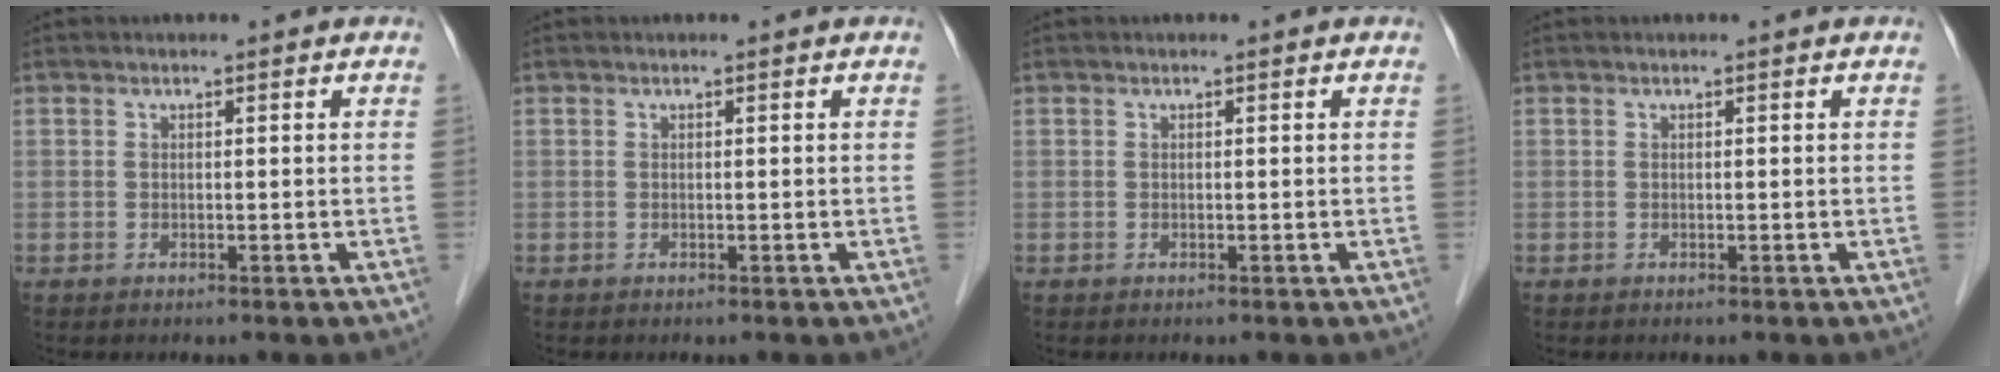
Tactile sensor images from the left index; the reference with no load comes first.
{"total": 0.0}
{"total": 0.0}
{"total": 0.0}